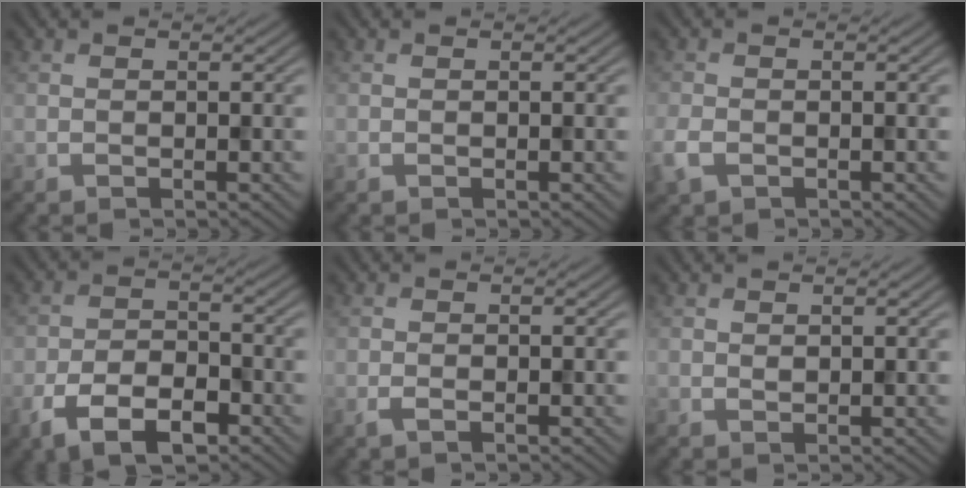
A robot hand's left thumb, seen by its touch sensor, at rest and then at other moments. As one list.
[{"total": 0.0}, {"total": 2.8, "force": [-1.4, 1.9, 1.6], "torque": [-0.047, -0.009, -0.035]}, {"total": 7.7, "force": [-4.4, 3.8, 5.0], "torque": [-0.093, -0.004, -0.087]}, {"total": 1.4, "force": [-0.7, 0.6, 1.0], "torque": [-0.024, -0.002, -0.014]}, {"total": 0.7, "force": [0.5, 0.4, 0.3], "torque": [-0.008, -0.001, 0.010]}]